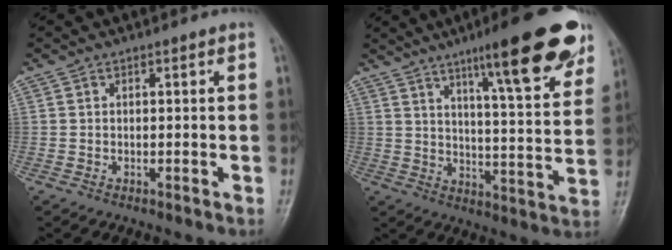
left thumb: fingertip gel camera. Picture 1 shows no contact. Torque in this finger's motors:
{"motor_torque": [1.12, 0.04, 1.69, -1.08, 0.30]}